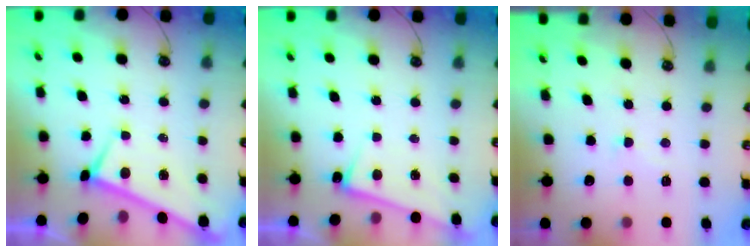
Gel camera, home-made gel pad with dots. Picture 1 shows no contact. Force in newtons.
{"total": 2.8, "press": 2.7, "slide": 0.4}
{"total": 4.0, "press": 3.9, "slide": 0.6}